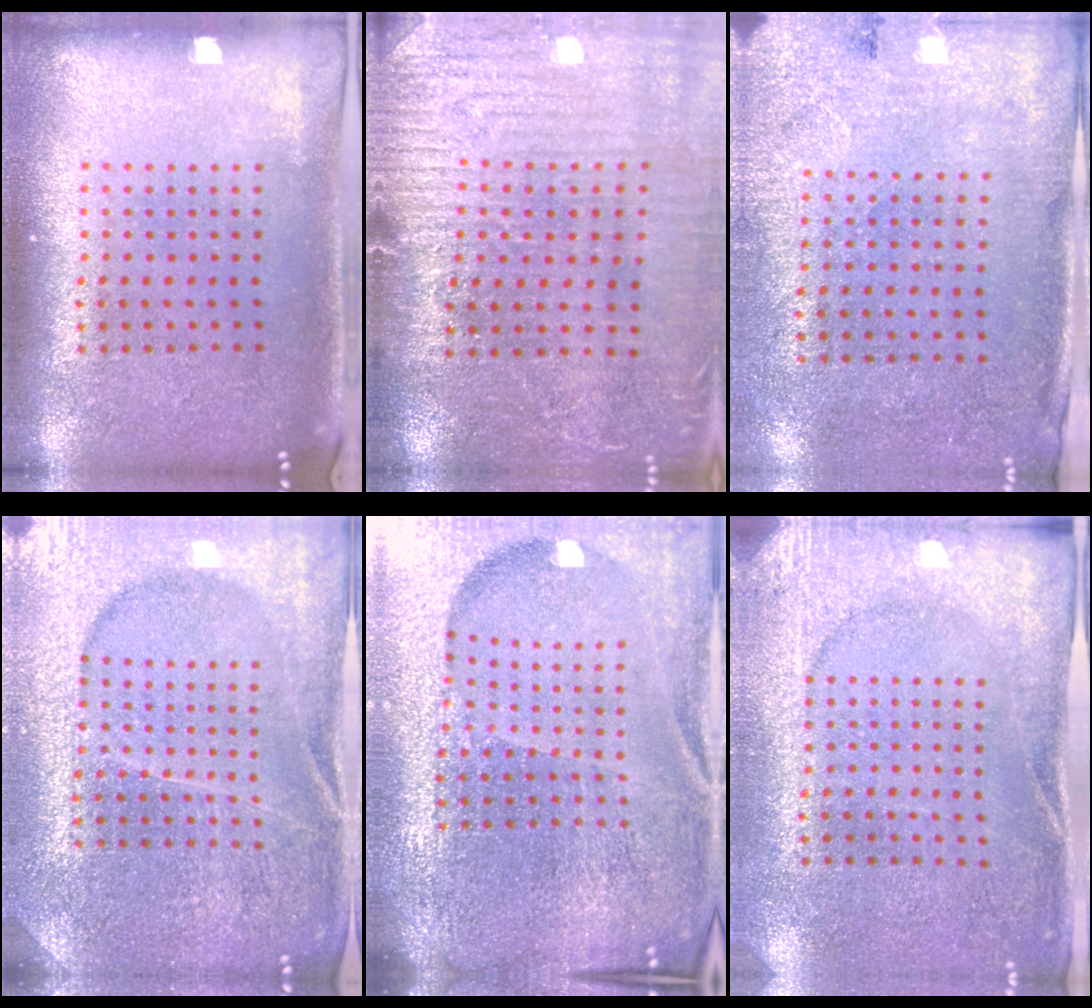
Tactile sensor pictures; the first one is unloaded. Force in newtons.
{"total": 3.2, "press": 3.2, "slide": 0.1}
{"total": 2.7, "press": 2.2, "slide": 1.6}
{"total": 4.4, "press": 4.2, "slide": 1.4}
{"total": 6.4, "press": 5.6, "slide": 3.1}
{"total": 2.6, "press": 2.5, "slide": 0.7}